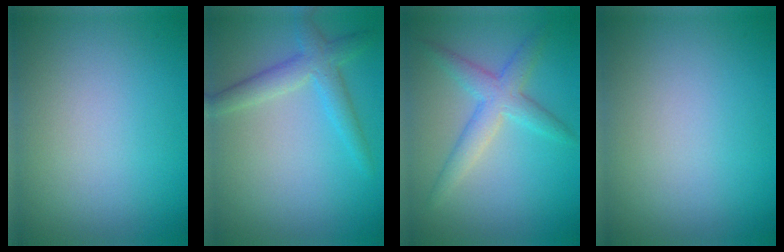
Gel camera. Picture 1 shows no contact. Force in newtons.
{"total": 3.1, "press": 3.1, "slide": 0.1}
{"total": 3.6, "press": 3.6, "slide": 0.1}
{"total": 0.0}